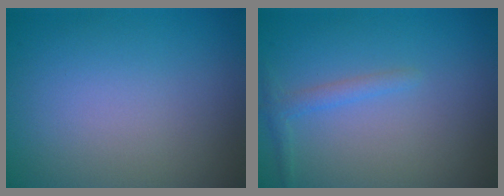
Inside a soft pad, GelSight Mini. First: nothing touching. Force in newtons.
{"total": 1.3, "press": 1.3, "slide": 0.1}